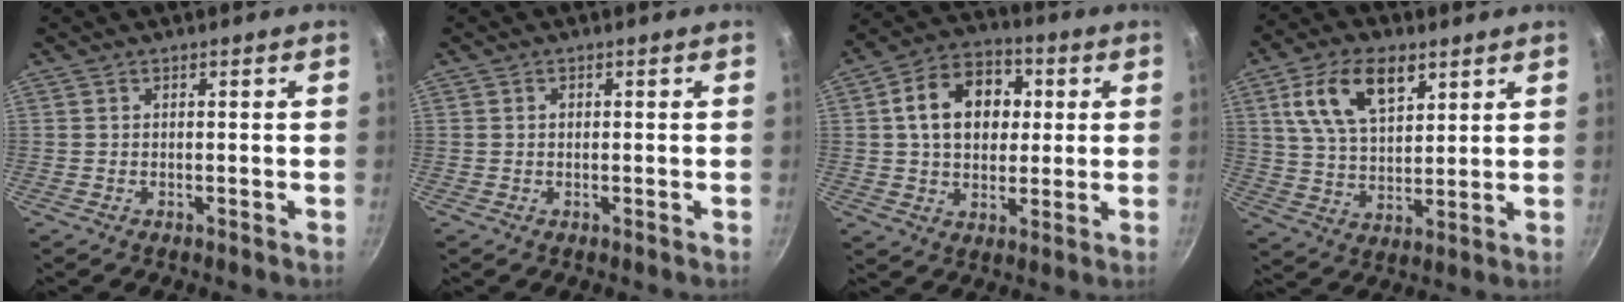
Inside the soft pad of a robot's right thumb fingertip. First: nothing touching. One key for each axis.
{"total": 0.8, "fx": 0.1, "fy": 0.7, "fz": 0.5, "tx": -0.006, "ty": 0.004, "tz": 0.001}
{"total": 14.5, "fx": 2.6, "fy": 10.7, "fz": 9.4, "tx": -0.121, "ty": 0.018, "tz": 0.031}
{"total": 13.7, "fx": 6.3, "fy": 7.5, "fz": 9.6, "tx": -0.149, "ty": -0.014, "tz": 0.116}